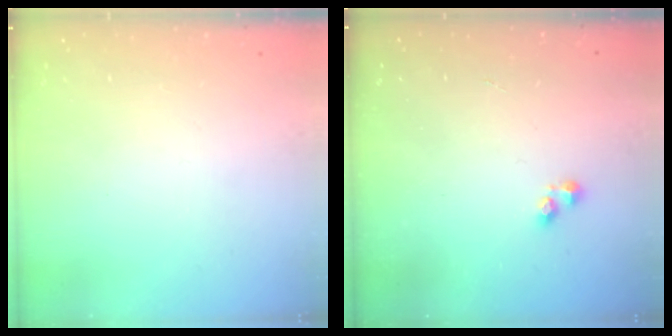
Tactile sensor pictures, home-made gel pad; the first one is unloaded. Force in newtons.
{"total": 2.3, "press": 2.2, "slide": 0.3}